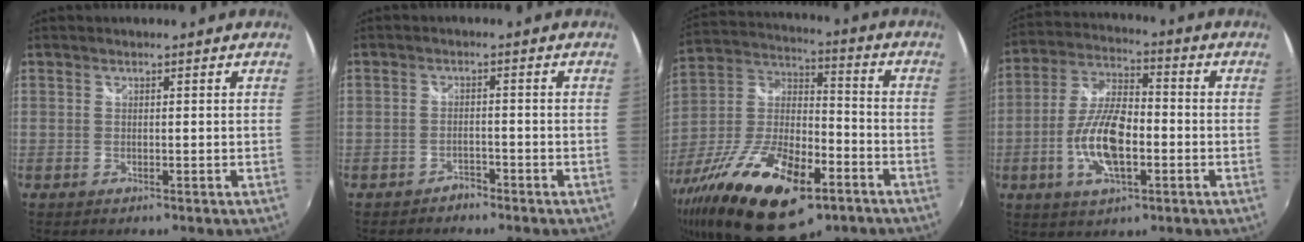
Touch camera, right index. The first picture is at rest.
{"total": 2.2, "force": [-2.0, 0.8, 0.3], "torque": [-0.008, -0.001, -0.033]}
{"total": 26.9, "force": [-14.4, 11.4, 19.6], "torque": [-0.386, -0.038, -0.240]}
{"total": 12.5, "force": [-3.5, 5.1, 10.9], "torque": [-0.226, 0.000, -0.064]}